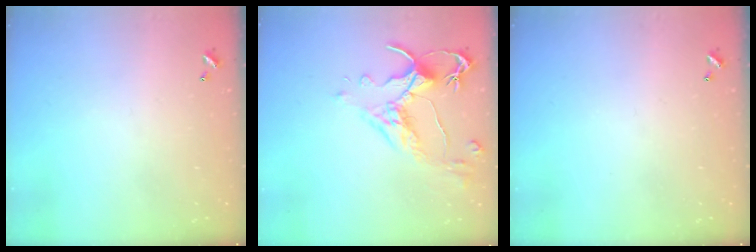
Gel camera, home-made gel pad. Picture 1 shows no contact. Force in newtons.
{"total": 2.5, "press": 2.1, "slide": 1.2}
{"total": 0.0}